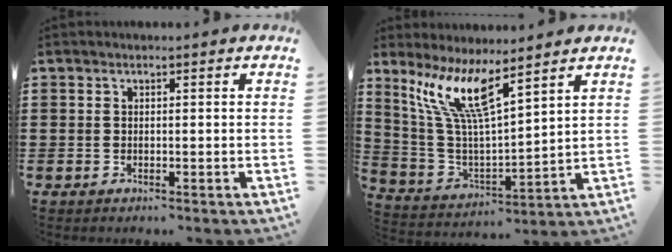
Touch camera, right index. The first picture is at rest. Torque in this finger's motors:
{"motor_torque": [1.11, 1.02, 0.90, 0.21]}